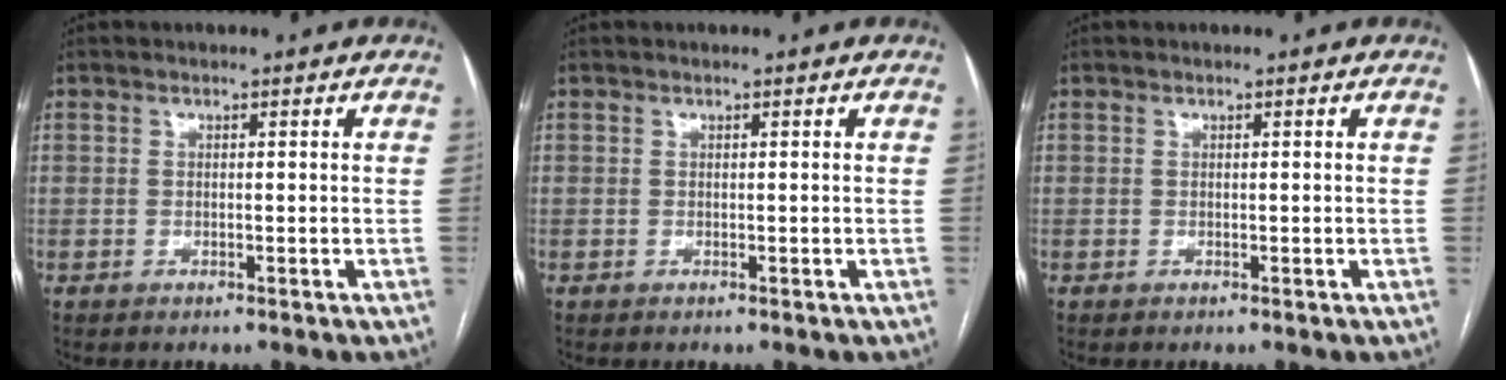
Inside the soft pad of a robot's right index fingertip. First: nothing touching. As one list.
[{"total": 0.0}, {"total": 0.0}]